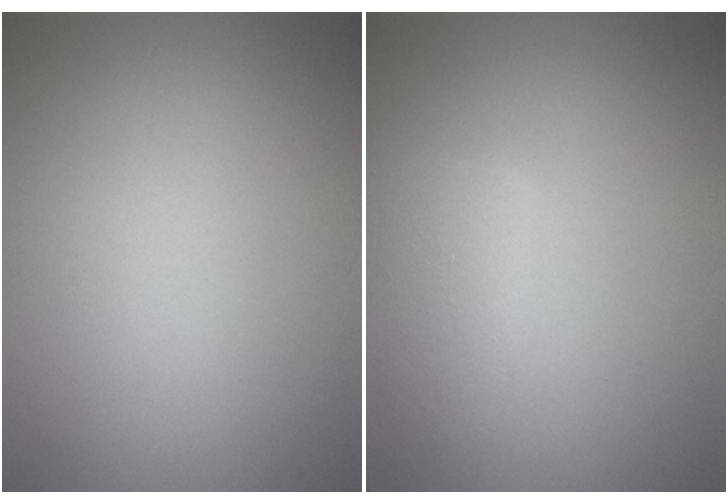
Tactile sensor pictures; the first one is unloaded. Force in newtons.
{"total": 2.8, "press": 2.8, "slide": 0.1}